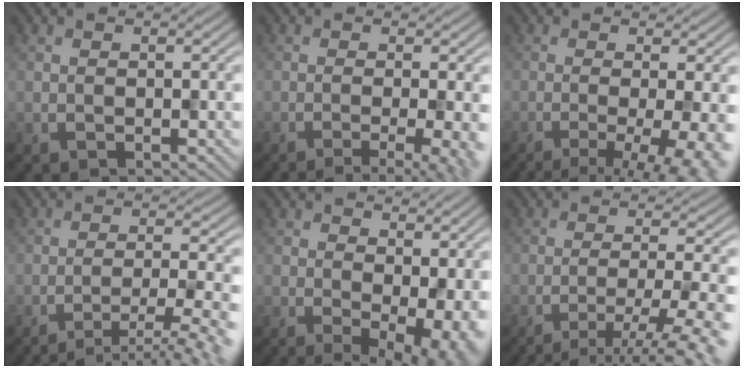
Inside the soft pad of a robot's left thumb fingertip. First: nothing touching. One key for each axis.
{"total": 6.8, "fx": -2.7, "fy": 1.9, "fz": 5.9, "tx": -0.056, "ty": 0.003, "tz": -0.022}
{"total": 8.9, "fx": -2.9, "fy": 2.8, "fz": 7.9, "tx": -0.074, "ty": -0.008, "tz": -0.019}
{"total": 9.6, "fx": -7.1, "fy": 1.3, "fz": 6.3, "tx": -0.093, "ty": 0.006, "tz": -0.090}
{"total": 6.8, "fx": 0.1, "fy": 2.5, "fz": 6.3, "tx": -0.072, "ty": -0.008, "tz": 0.023}
{"total": 10.6, "fx": -7.1, "fy": 2.0, "fz": 7.5, "tx": -0.104, "ty": 0.001, "tz": -0.081}